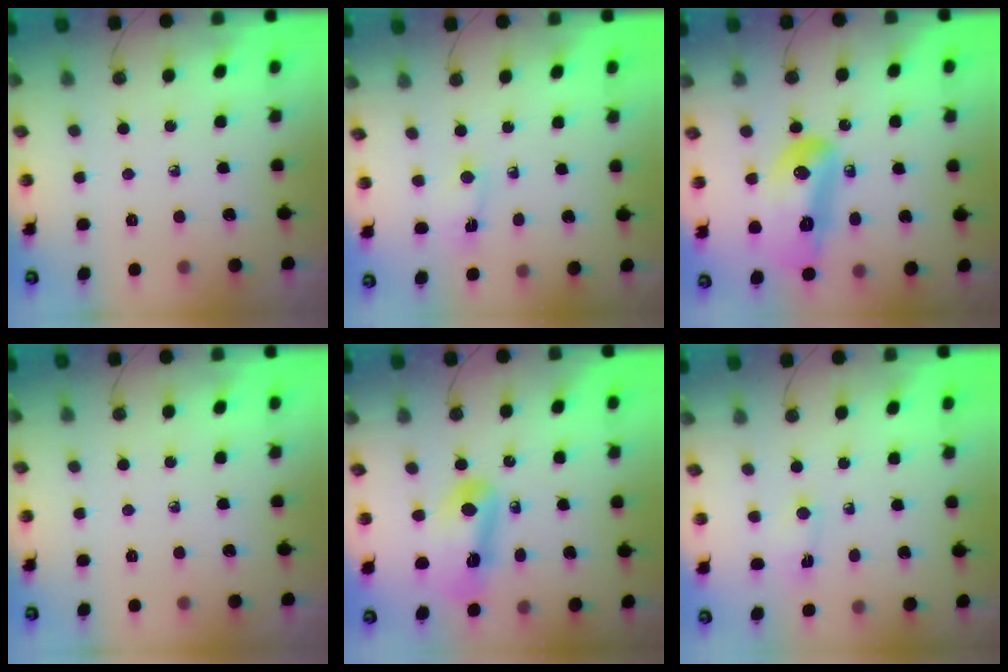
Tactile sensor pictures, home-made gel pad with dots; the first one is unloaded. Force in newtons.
{"total": 1.4, "press": 1.4, "slide": 0.1}
{"total": 15.4, "press": 15.3, "slide": 1.9}
{"total": 0.0}
{"total": 13.8, "press": 13.7, "slide": 1.5}
{"total": 2.6, "press": 1.5, "slide": 2.2}